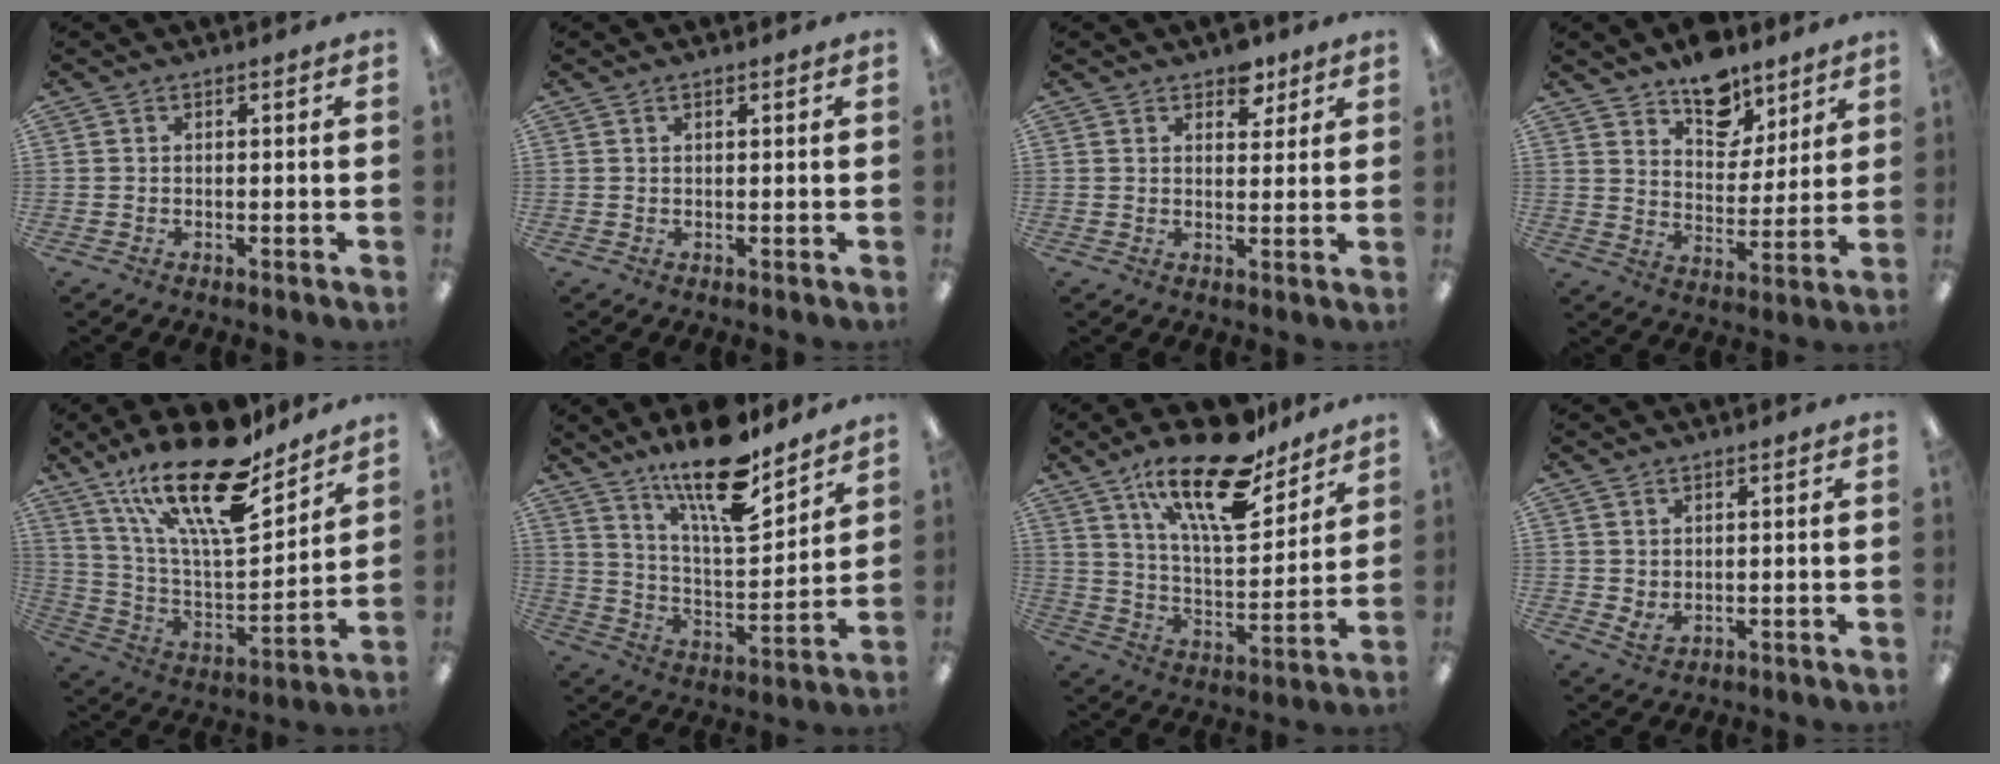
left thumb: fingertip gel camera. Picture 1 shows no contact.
{"total": 0.6, "force": [0.4, 0.1, 0.3], "torque": [-0.007, 0.002, 0.007]}
{"total": 5.6, "force": [3.9, 3.1, 2.6], "torque": [-0.011, -0.019, 0.062]}
{"total": 11.5, "force": [9.0, 6.2, 3.7], "torque": [-0.046, -0.060, 0.163]}
{"total": 24.8, "force": [17.1, 8.2, 16.0], "torque": [-0.283, -0.105, 0.289]}
{"total": 18.0, "force": [14.0, 4.9, 10.3], "torque": [-0.181, -0.089, 0.234]}
{"total": 22.0, "force": [14.9, 7.9, 14.1], "torque": [-0.236, -0.085, 0.250]}
{"total": 2.3, "force": [1.1, 1.4, 1.5], "torque": [-0.021, -0.004, 0.019]}